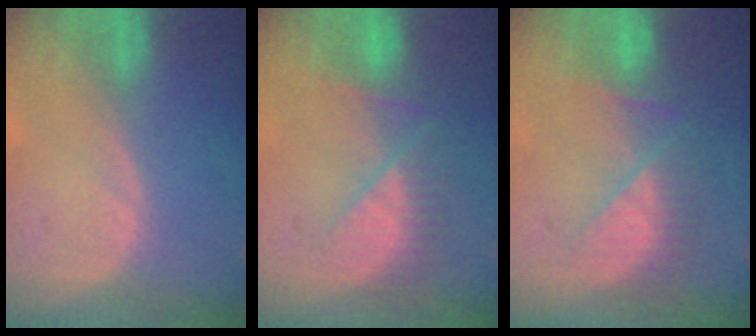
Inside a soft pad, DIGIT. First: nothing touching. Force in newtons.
{"total": 7.7, "press": 7.1, "slide": 3.1}
{"total": 7.8, "press": 7.1, "slide": 3.1}